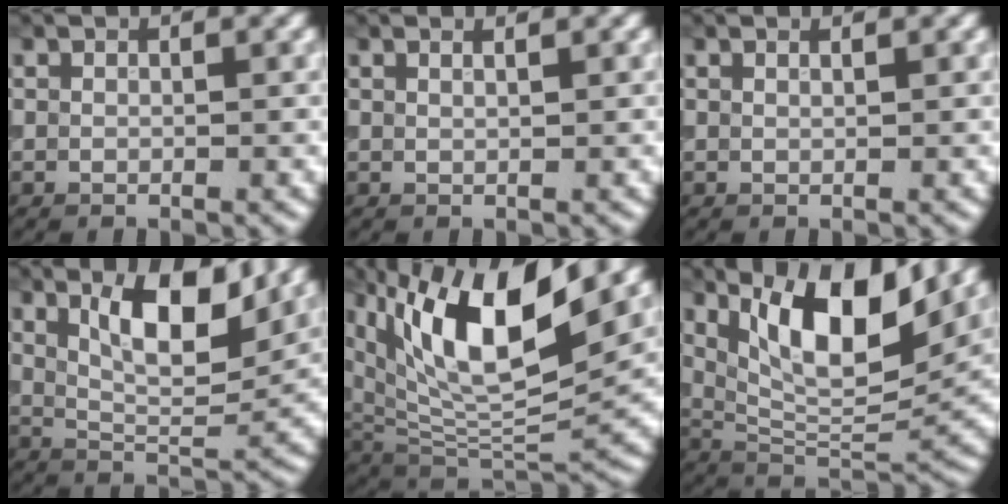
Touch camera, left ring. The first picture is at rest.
{"total": 1.7, "force": [1.1, 0.8, 1.1], "torque": [0.003, 0.003, -0.006]}
{"total": 1.0, "force": [0.7, 0.3, 0.6], "torque": [-0.004, 0.000, 0.003]}
{"total": 7.6, "force": [3.5, 2.6, 6.3], "torque": [-0.104, 0.000, 0.059]}
{"total": 12.5, "force": [5.6, 4.8, 10.1], "torque": [-0.174, -0.001, 0.105]}
{"total": 10.4, "force": [4.7, 3.7, 8.5], "torque": [-0.137, -0.005, 0.084]}